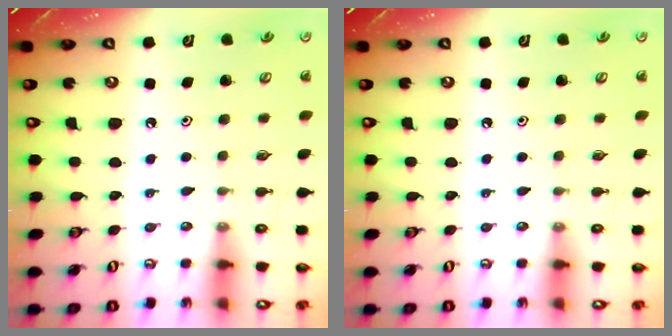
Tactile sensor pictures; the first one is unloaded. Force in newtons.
{"total": 0.0}